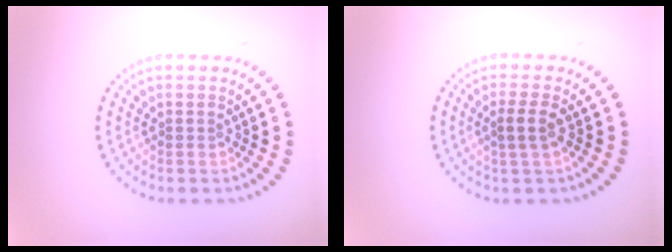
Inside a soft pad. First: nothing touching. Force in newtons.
{"total": 1.8, "press": 1.5, "slide": 1.0}